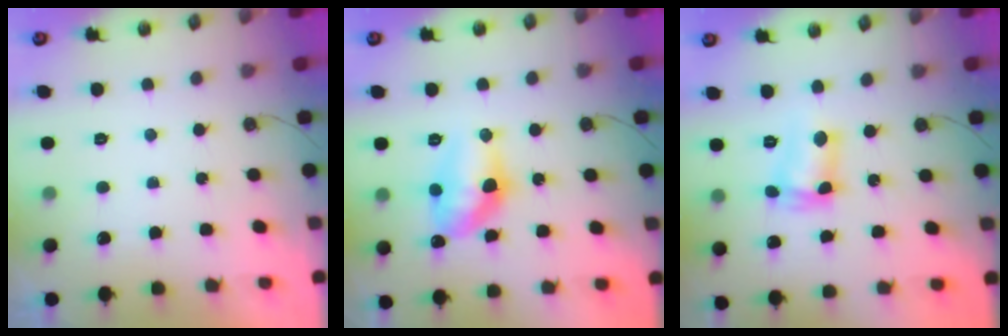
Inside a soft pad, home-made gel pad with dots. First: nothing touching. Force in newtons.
{"total": 12.0, "press": 11.9, "slide": 1.5}
{"total": 7.2, "press": 6.9, "slide": 2.3}